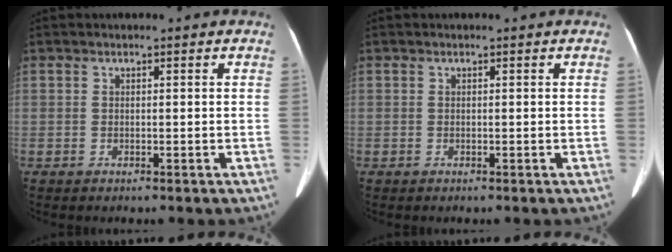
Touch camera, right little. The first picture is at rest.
{"total": 0.0}